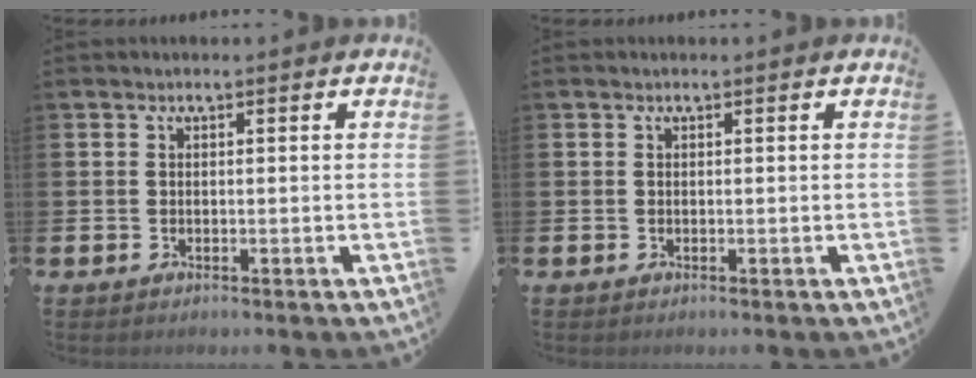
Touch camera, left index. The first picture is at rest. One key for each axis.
{"total": 0.0}